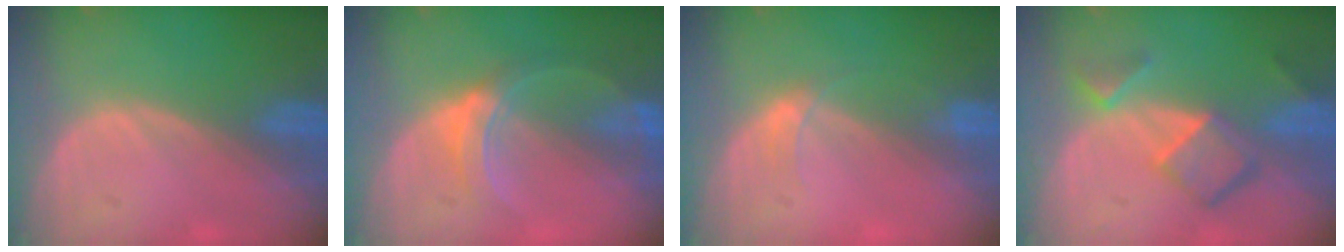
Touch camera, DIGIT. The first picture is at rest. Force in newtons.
{"total": 5.5, "press": 5.5, "slide": 0.3}
{"total": 1.7, "press": 1.7, "slide": 0.2}
{"total": 7.2, "press": 6.2, "slide": 3.6}